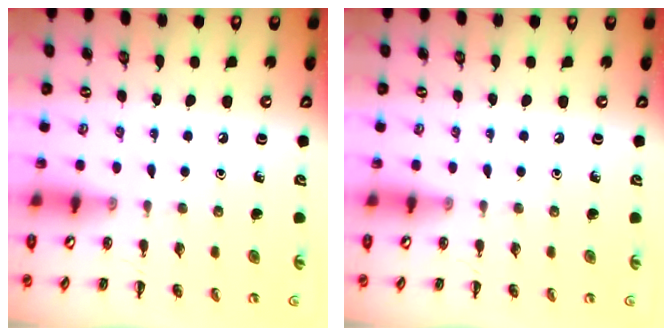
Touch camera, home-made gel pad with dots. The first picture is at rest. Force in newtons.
{"total": 0.0}